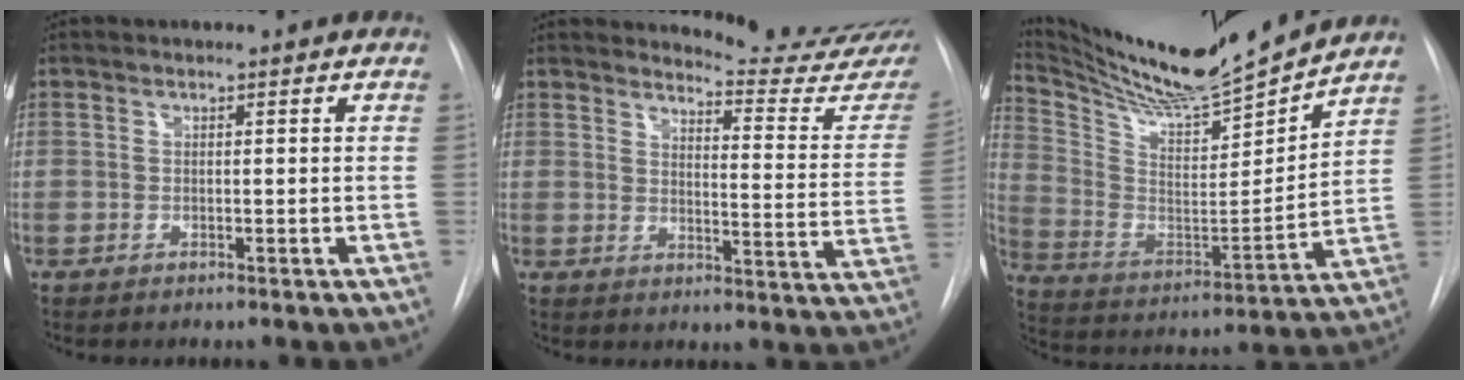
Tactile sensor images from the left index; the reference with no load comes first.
{"total": 15.2, "force": [15.2, 0.0, 1.6], "torque": [-0.005, -0.140, 0.153]}
{"total": 18.6, "force": [17.0, 0.3, 7.6], "torque": [-0.151, -0.037, 0.287]}